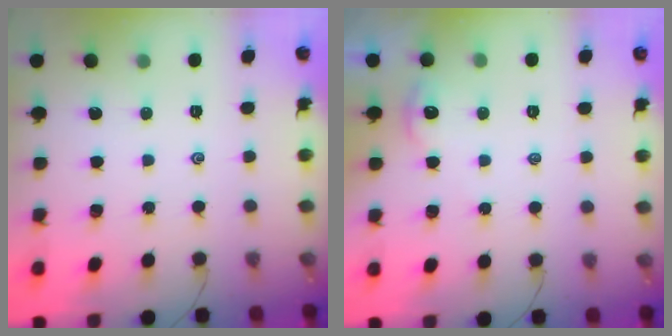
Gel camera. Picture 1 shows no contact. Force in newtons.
{"total": 2.5, "press": 2.5, "slide": 0.3}